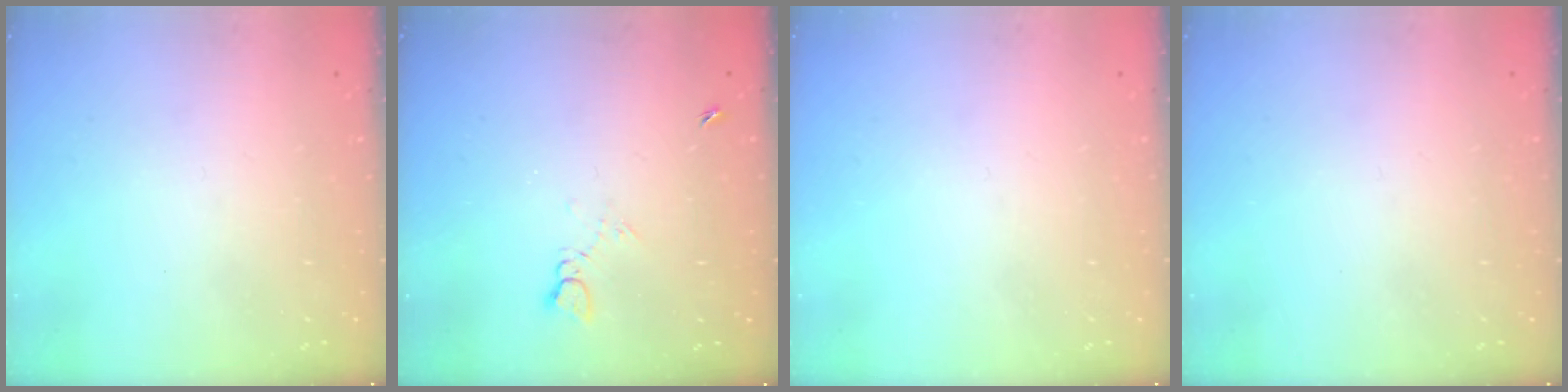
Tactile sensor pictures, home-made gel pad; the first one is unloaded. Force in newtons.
{"total": 3.0, "press": 2.9, "slide": 0.4}
{"total": 0.0}
{"total": 0.0}